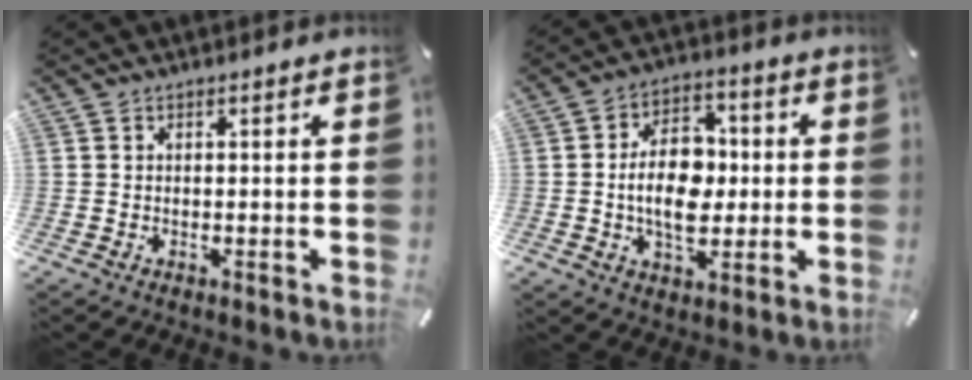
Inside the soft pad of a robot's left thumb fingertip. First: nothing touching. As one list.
[{"total": 13.2, "force": [-0.6, 9.0, 9.6], "torque": [-0.182, 0.010, -0.012]}]